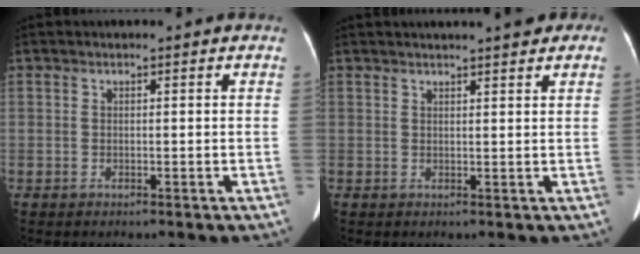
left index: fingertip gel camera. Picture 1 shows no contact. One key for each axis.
{"total": 6.6, "fx": 5.4, "fy": 1.0, "fz": 3.6, "tx": -0.048, "ty": 0.023, "tz": 0.061}